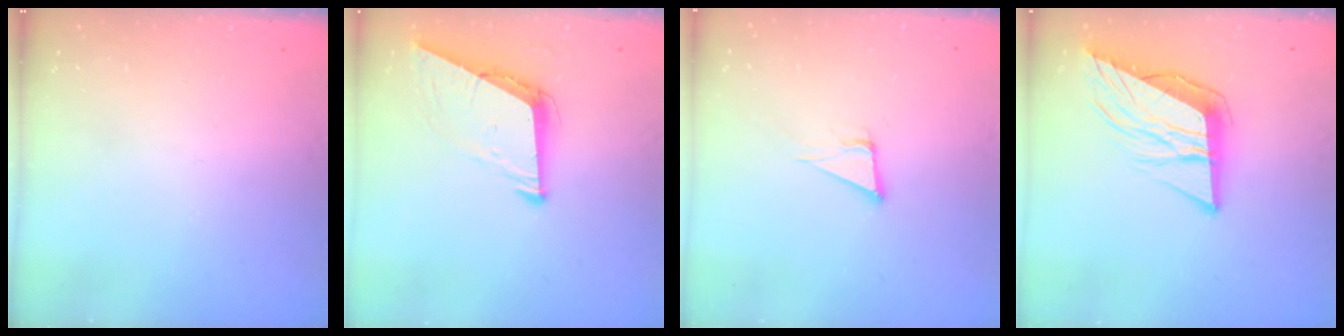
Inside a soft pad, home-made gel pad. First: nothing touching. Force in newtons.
{"total": 7.4, "press": 7.3, "slide": 1.4}
{"total": 3.8, "press": 1.9, "slide": 3.3}
{"total": 12.7, "press": 12.2, "slide": 3.4}